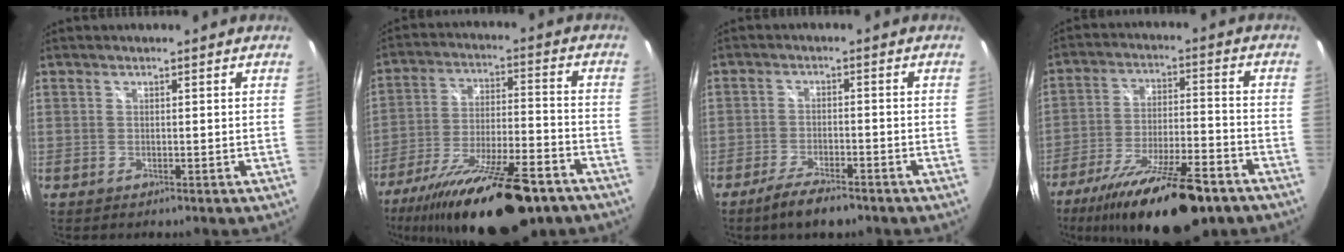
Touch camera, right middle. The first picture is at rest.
{"total": 24.9, "force": [-18.0, 6.9, 15.8], "torque": [-0.285, -0.049, -0.277]}
{"total": 5.8, "force": [-4.6, 1.2, 3.4], "torque": [-0.083, -0.007, -0.084]}
{"total": 21.3, "force": [-15.4, 5.5, 13.7], "torque": [-0.249, -0.039, -0.242]}